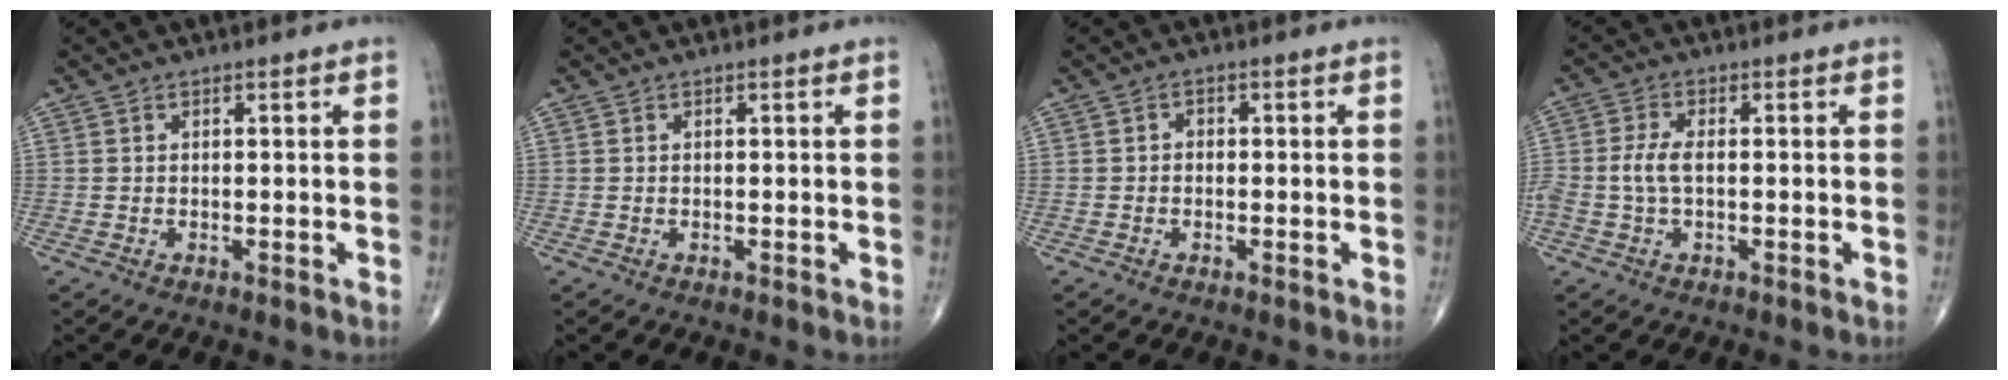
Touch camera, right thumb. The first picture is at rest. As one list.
[{"total": 0.0}, {"total": 1.1, "force": [-0.2, 0.9, 0.6], "torque": [0.004, 0.004, -0.010]}, {"total": 4.0, "force": [-0.4, 1.9, 3.5], "torque": [-0.088, 0.007, -0.010]}]